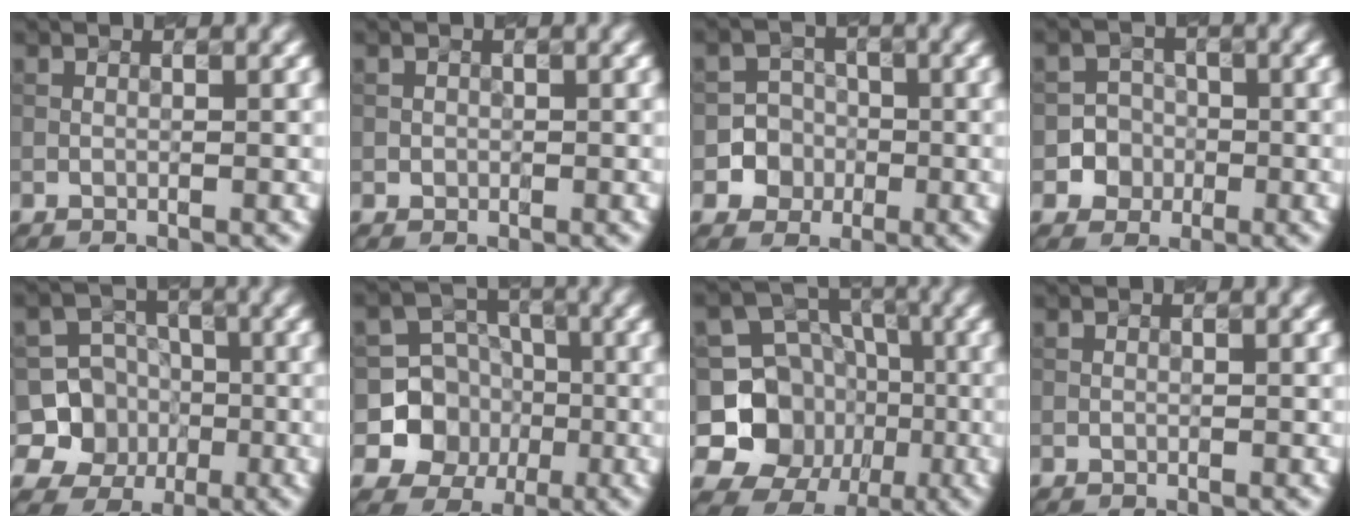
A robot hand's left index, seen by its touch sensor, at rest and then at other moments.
{"total": 0.7, "force": [0.0, 0.7, 0.0], "torque": [0.009, 0.000, 0.001]}
{"total": 5.6, "force": [-1.7, 5.4, 0.5], "torque": [0.013, 0.017, -0.045]}
{"total": 4.7, "force": [-1.6, 4.4, 0.4], "torque": [0.016, 0.016, -0.039]}
{"total": 9.1, "force": [-2.1, 8.6, 1.9], "torque": [-0.050, 0.017, -0.053]}
{"total": 6.3, "force": [-1.4, 5.9, 1.6], "torque": [-0.015, 0.005, -0.049]}
{"total": 10.4, "force": [-2.0, 9.6, 3.6], "torque": [-0.082, 0.011, -0.060]}
{"total": 0.0}